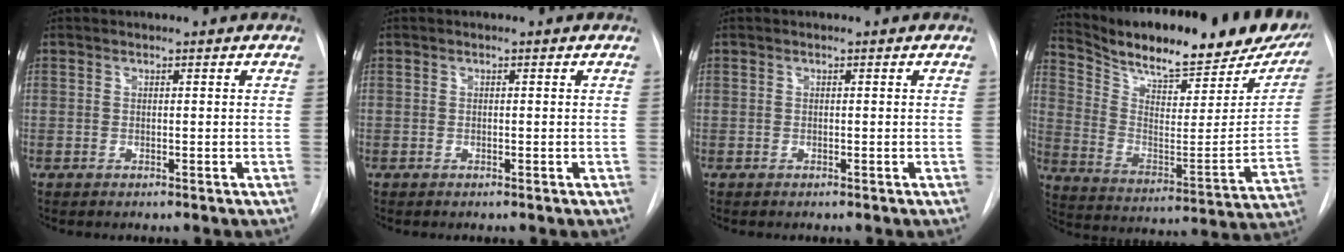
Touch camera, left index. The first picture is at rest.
{"total": 0.0}
{"total": 0.0}
{"total": 29.0, "force": [24.3, 6.3, 14.4], "torque": [-0.230, -0.054, 0.336]}